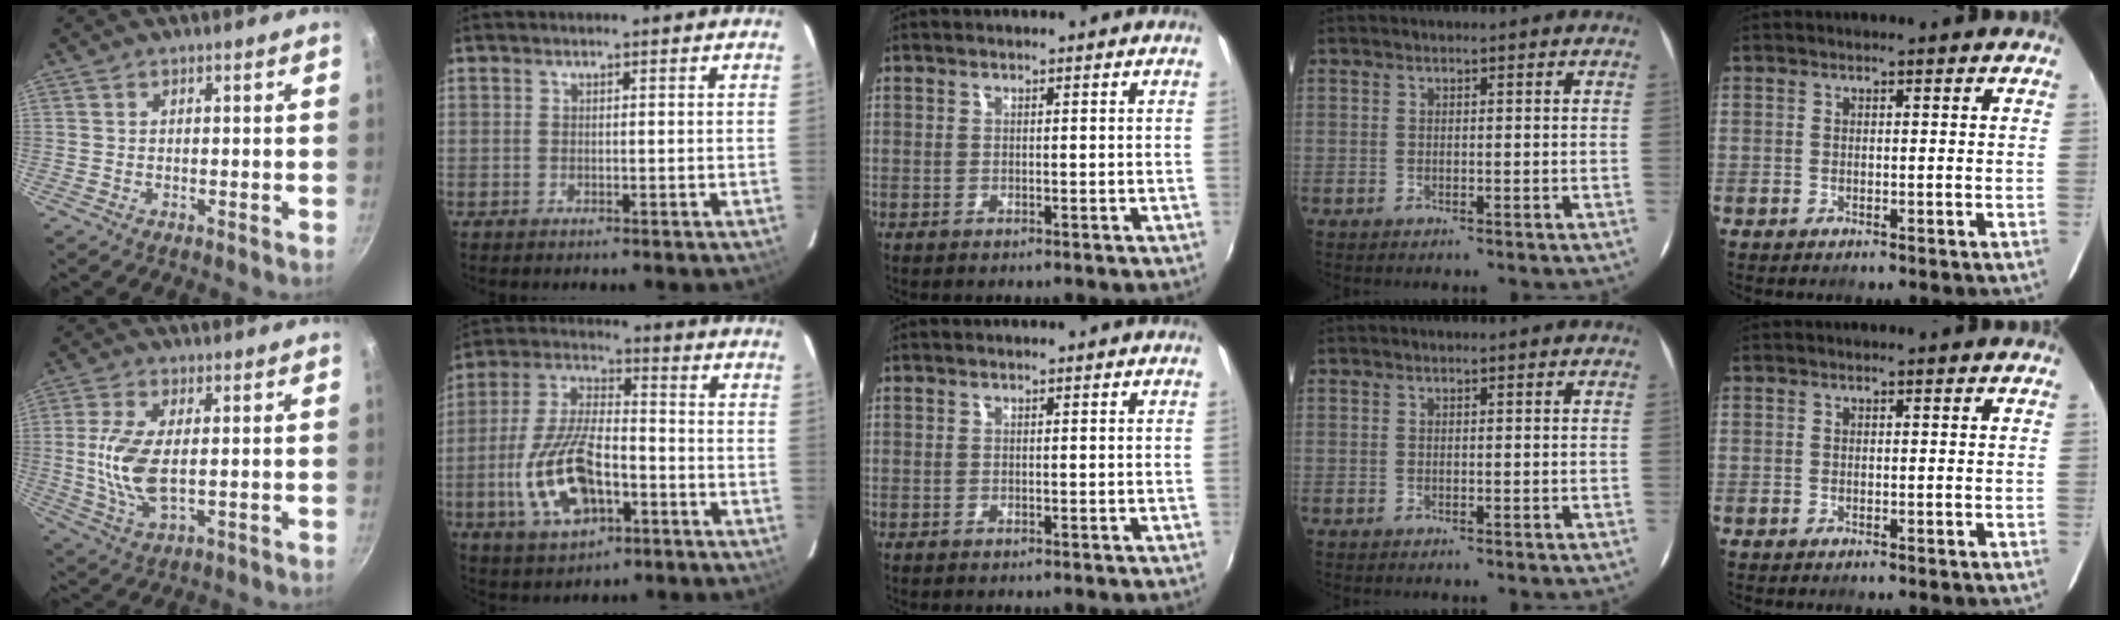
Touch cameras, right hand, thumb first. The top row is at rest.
{"thumb": {"total": 10.2, "force": [0.4, 4.6, 9.1], "torque": [-0.192, -0.007, 0.009]}, "index": {"total": 15.9, "force": [-5.3, 7.3, 13.1], "torque": [-0.282, -0.001, -0.092]}}